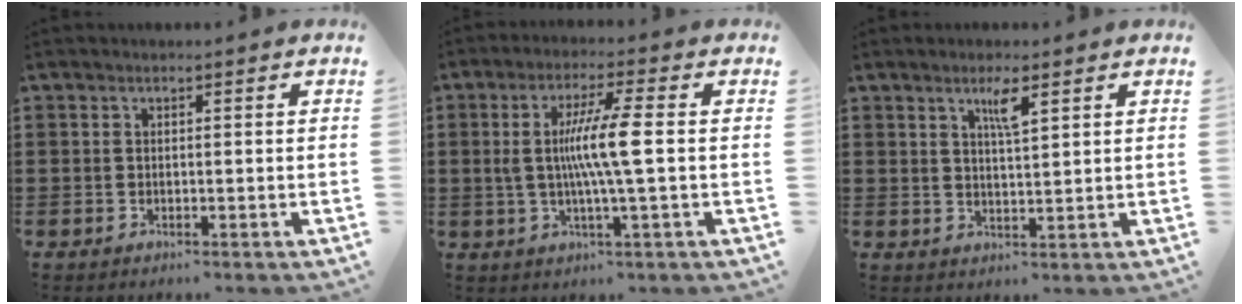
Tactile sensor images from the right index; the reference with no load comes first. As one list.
[{"total": 8.1, "force": [0.0, -0.2, 8.1], "torque": [-0.161, -0.009, -0.013]}, {"total": 3.5, "force": [2.1, 0.5, 2.7], "torque": [-0.051, 0.001, 0.032]}]